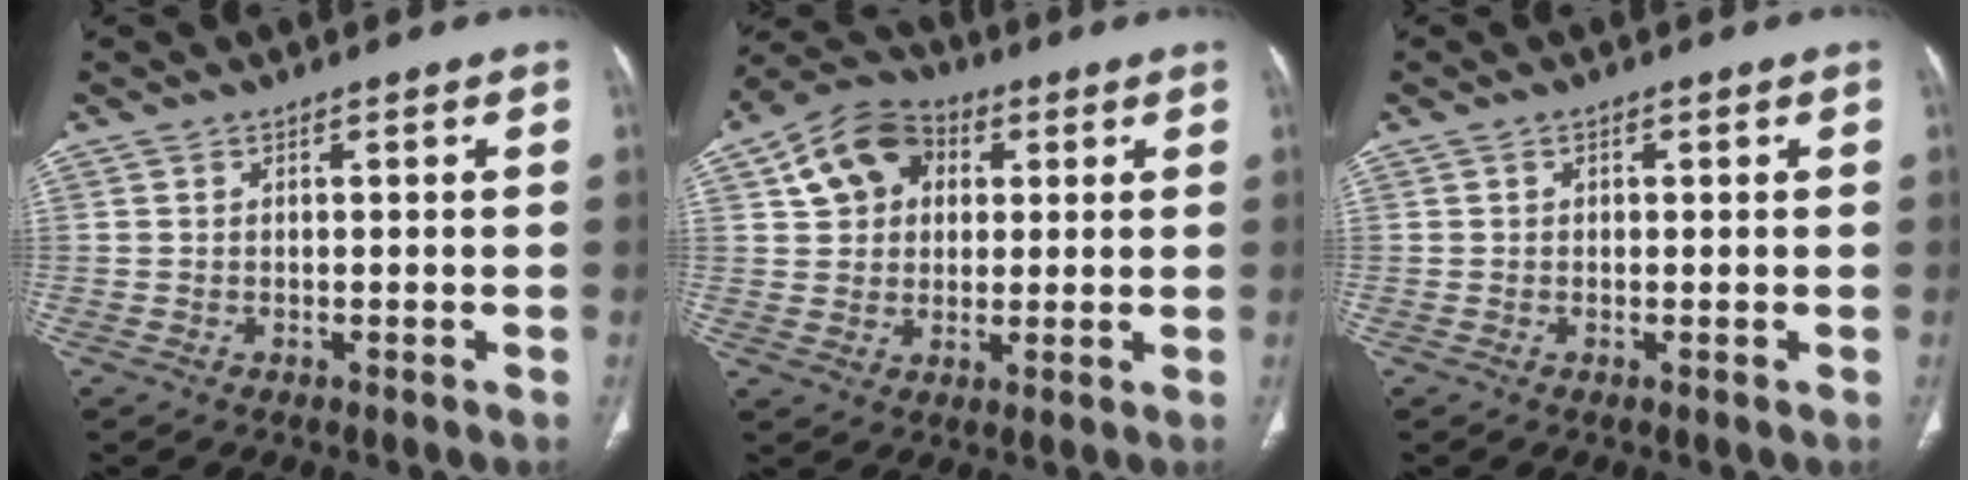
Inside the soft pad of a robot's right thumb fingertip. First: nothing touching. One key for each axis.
{"total": 11.6, "fx": 3.6, "fy": 9.2, "fz": 6.1, "tx": -0.085, "ty": 0.007, "tz": 0.054}
{"total": 0.6, "fx": 0.2, "fy": 0.5, "fz": 0.3, "tx": -0.002, "ty": 0.000, "tz": 0.002}